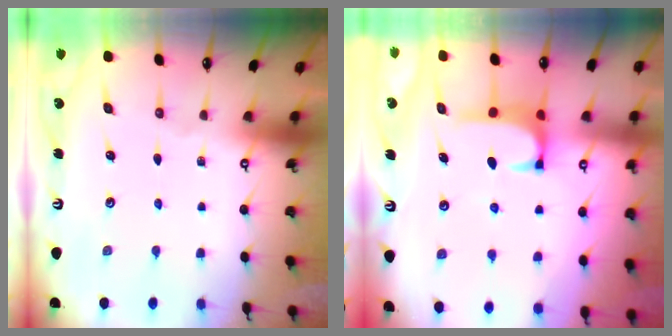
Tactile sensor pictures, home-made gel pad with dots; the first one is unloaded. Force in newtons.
{"total": 1.3, "press": 1.2, "slide": 0.5}